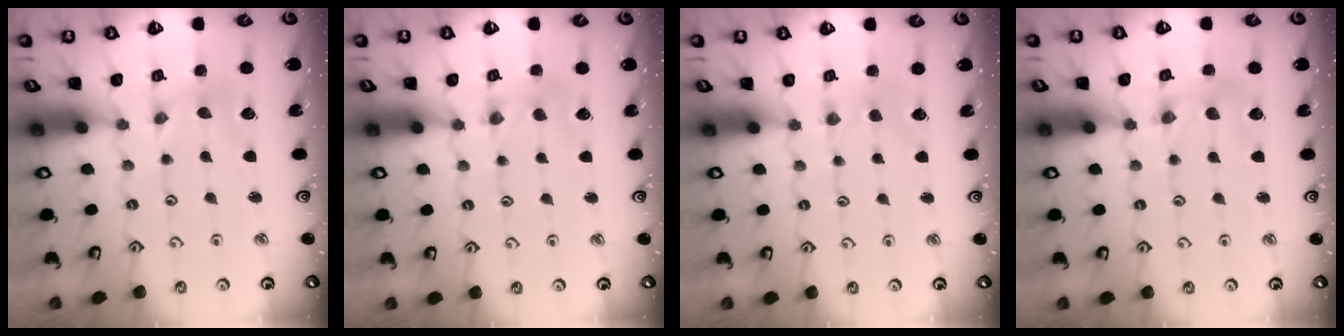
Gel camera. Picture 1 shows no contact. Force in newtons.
{"total": 1.9, "press": 1.9, "slide": 0.3}
{"total": 0.0}
{"total": 1.6, "press": 1.6, "slide": 0.2}